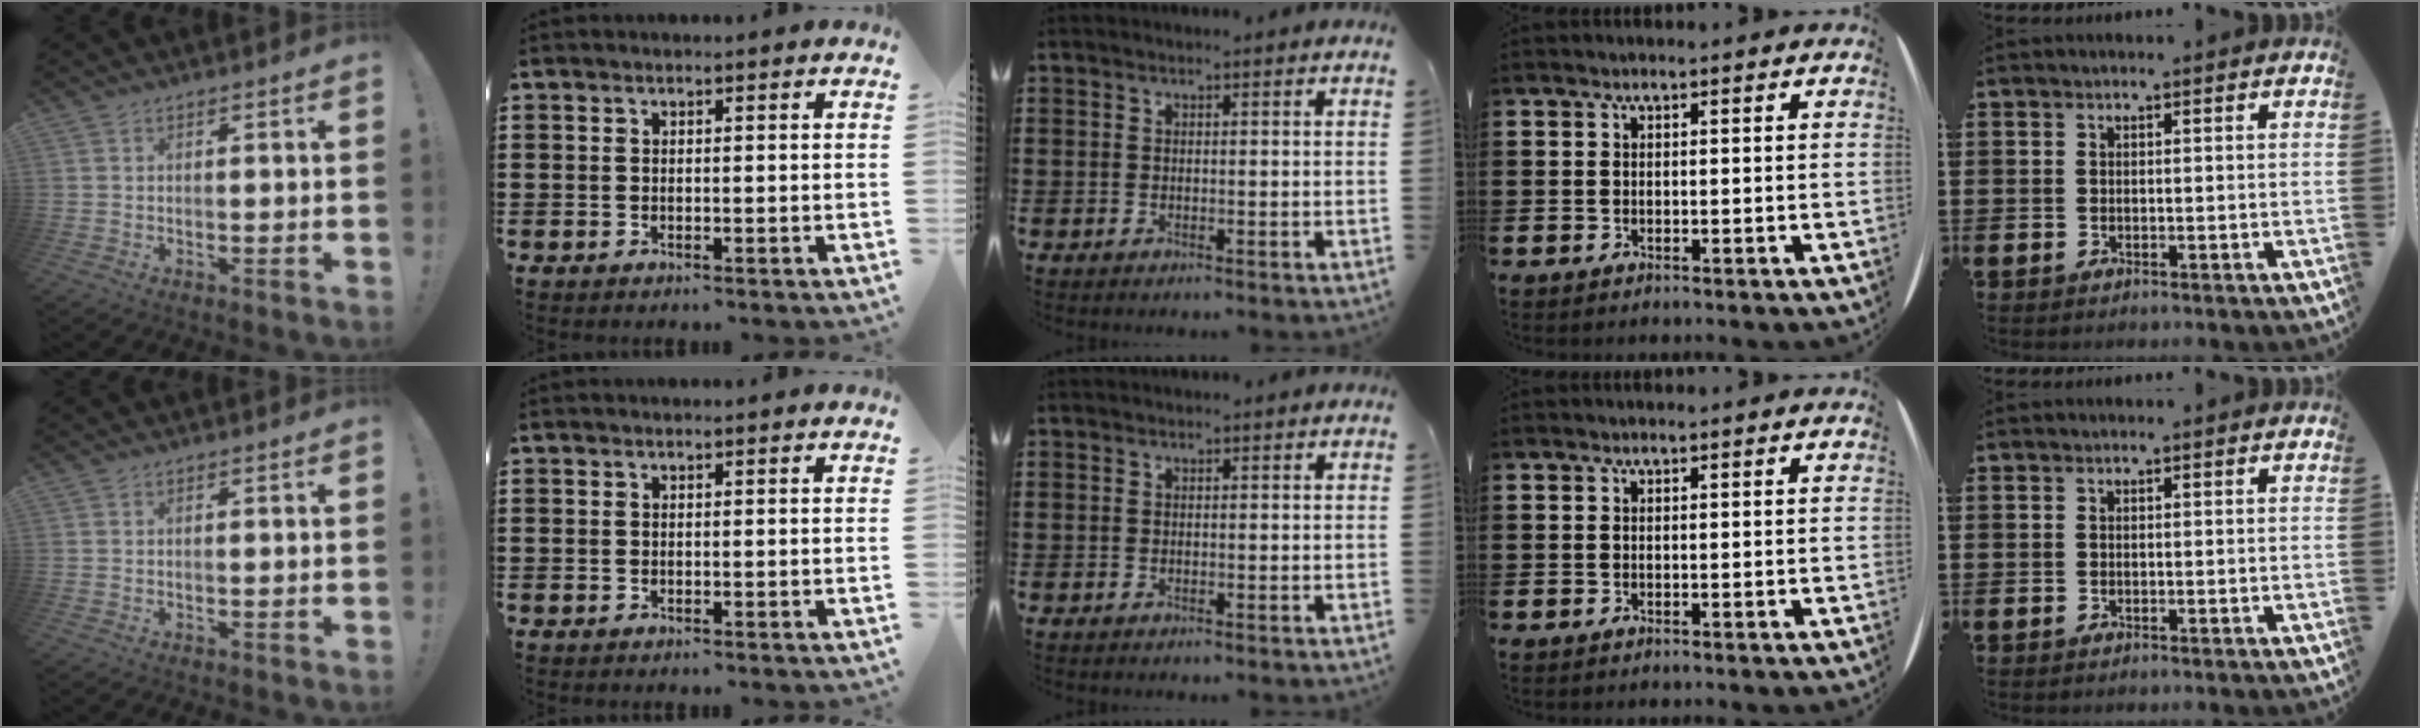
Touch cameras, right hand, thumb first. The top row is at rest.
{}